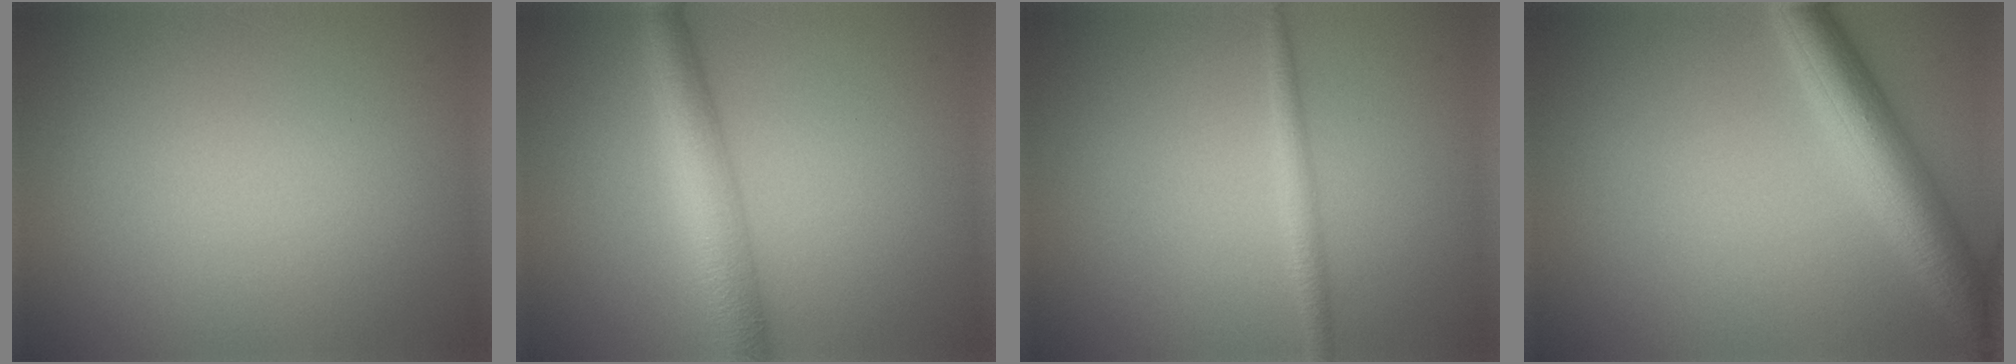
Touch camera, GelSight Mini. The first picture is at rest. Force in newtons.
{"total": 4.7, "press": 4.7, "slide": 0.1}
{"total": 1.4, "press": 1.4, "slide": 0.1}
{"total": 5.4, "press": 5.4, "slide": 0.2}